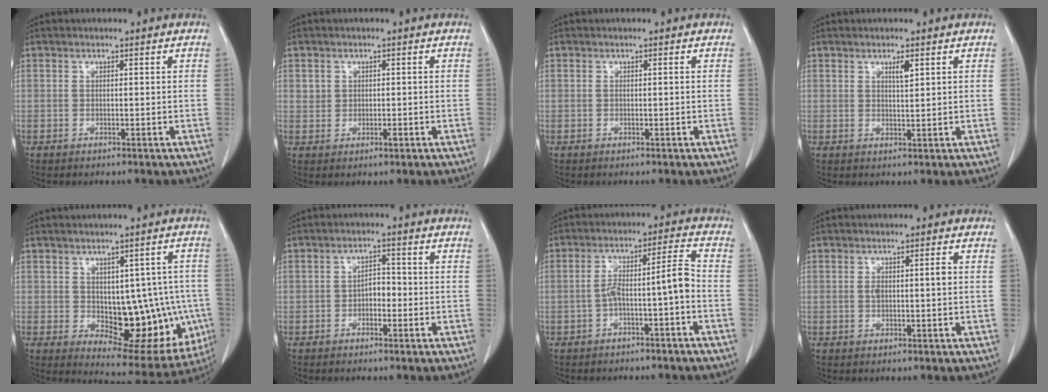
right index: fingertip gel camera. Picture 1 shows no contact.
{"total": 1.9, "force": [0.5, 1.7, 0.9], "torque": [-0.010, -0.003, 0.006]}
{"total": 0.5, "force": [0.1, 0.0, 0.5], "torque": [-0.008, -0.001, 0.002]}
{"total": 2.1, "force": [1.2, 0.3, 1.7], "torque": [-0.027, -0.007, 0.019]}
{"total": 14.6, "force": [-1.7, 7.2, 12.5], "torque": [-0.138, 0.007, 0.003]}
{"total": 2.9, "force": [-0.5, 1.5, 2.4], "torque": [-0.026, 0.008, -0.012]}
{"total": 6.6, "force": [-2.1, -0.1, 6.2], "torque": [-0.103, 0.030, -0.031]}
{"total": 2.8, "force": [0.5, 0.6, 2.7], "torque": [-0.047, 0.004, 0.010]}